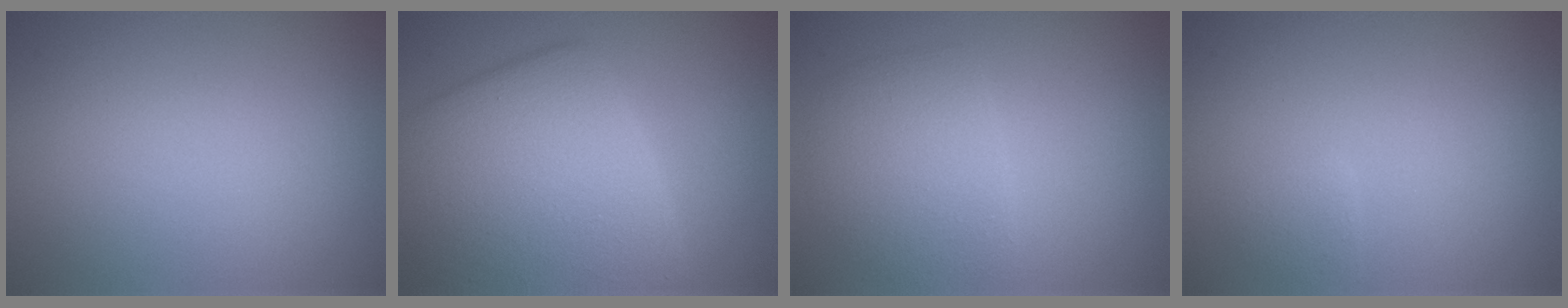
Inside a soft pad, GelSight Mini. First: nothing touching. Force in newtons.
{"total": 8.6, "press": 8.6, "slide": 0.4}
{"total": 3.9, "press": 3.9, "slide": 0.1}
{"total": 1.0, "press": 1.0, "slide": 0.0}